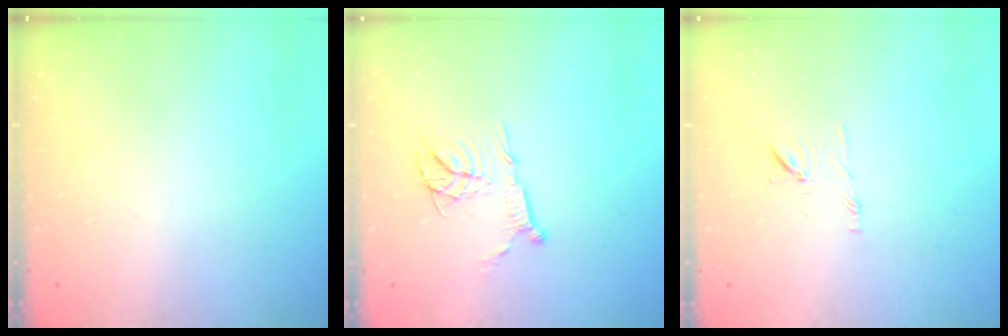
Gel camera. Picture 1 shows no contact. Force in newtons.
{"total": 13.9, "press": 13.9, "slide": 1.2}
{"total": 7.5, "press": 7.4, "slide": 0.6}